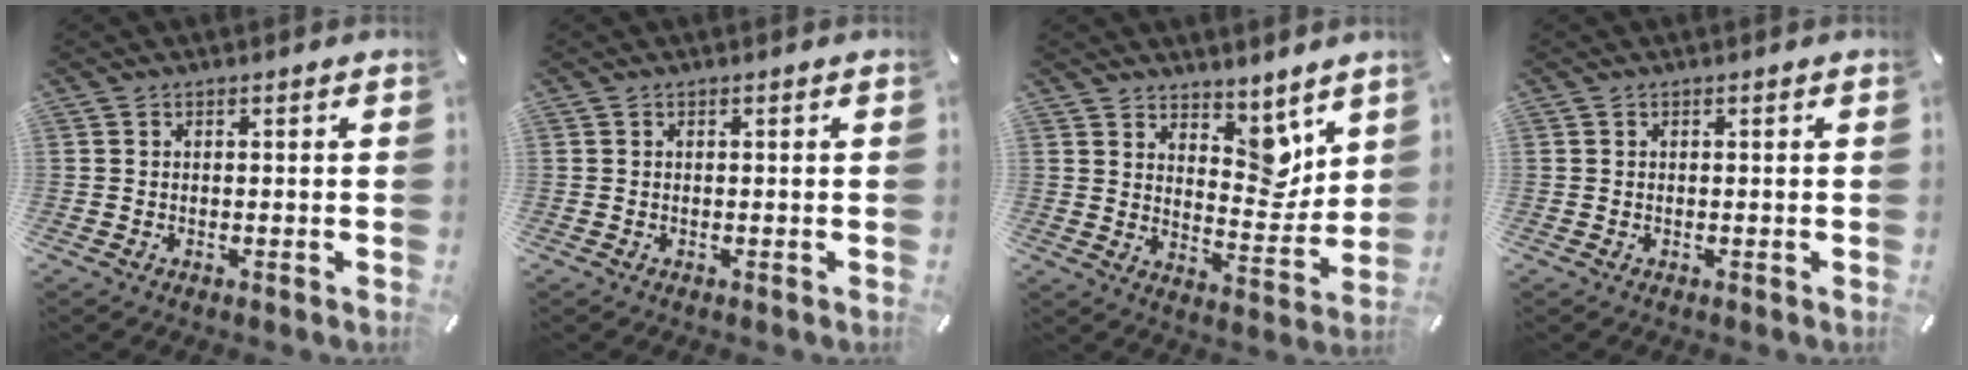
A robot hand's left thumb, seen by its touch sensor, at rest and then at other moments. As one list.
[{"total": 0.0}, {"total": 9.1, "force": [6.4, 5.3, 3.7], "torque": [-0.028, -0.063, 0.112]}, {"total": 0.0}]